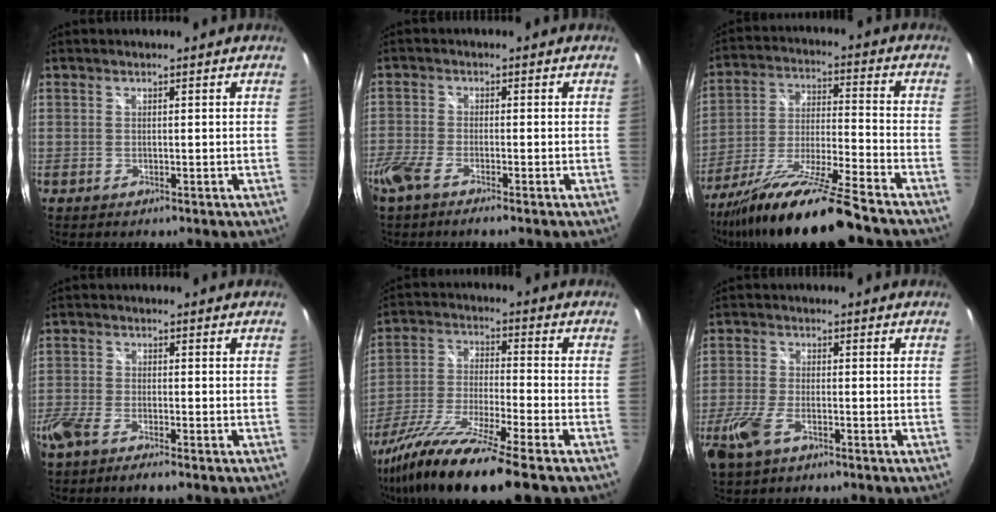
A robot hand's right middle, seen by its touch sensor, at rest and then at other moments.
{"total": 5.3, "force": [-3.9, 1.1, 3.5], "torque": [-0.092, -0.014, -0.081]}
{"total": 18.1, "force": [-14.2, 0.0, 11.2], "torque": [-0.218, -0.036, -0.251]}
{"total": 5.9, "force": [-4.6, 1.4, 3.5], "torque": [-0.092, -0.016, -0.094]}
{"total": 17.3, "force": [-12.7, 0.7, 11.7], "torque": [-0.237, -0.048, -0.232]}
{"total": 7.2, "force": [-4.1, 3.1, 5.0], "torque": [-0.127, -0.012, -0.079]}